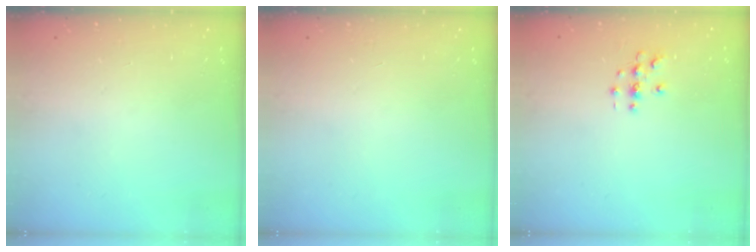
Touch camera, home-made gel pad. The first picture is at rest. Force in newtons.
{"total": 0.0}
{"total": 2.9, "press": 2.9, "slide": 0.3}